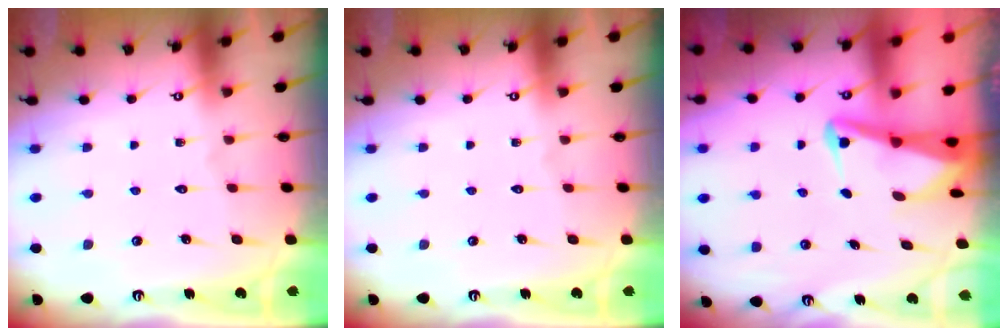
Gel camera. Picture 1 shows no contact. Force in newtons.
{"total": 0.0}
{"total": 3.5, "press": 3.5, "slide": 0.8}